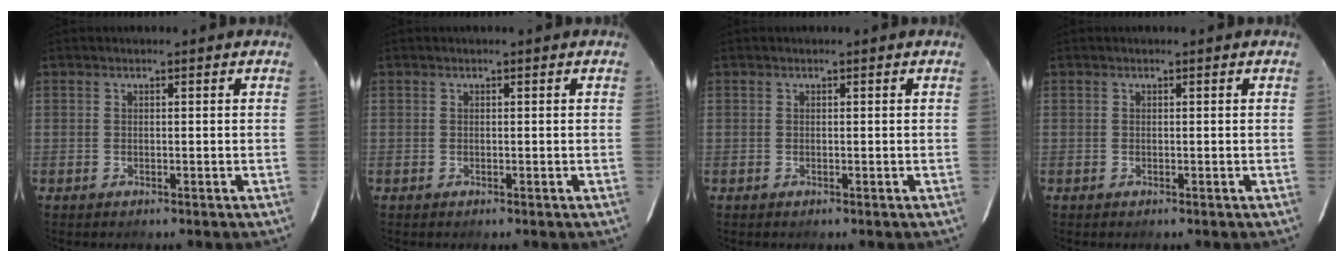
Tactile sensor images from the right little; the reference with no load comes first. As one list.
[{"total": 0.0}, {"total": 0.0}, {"total": 0.0}]